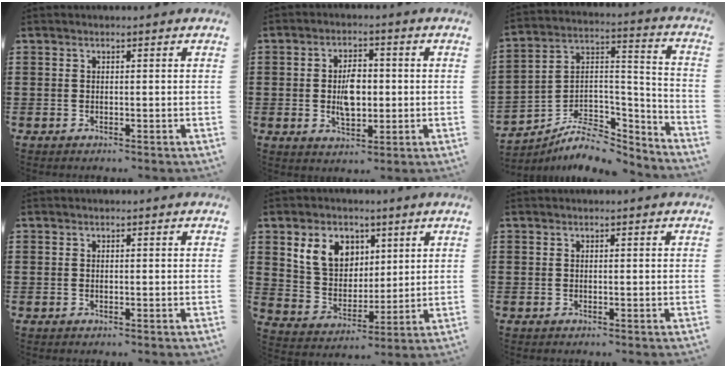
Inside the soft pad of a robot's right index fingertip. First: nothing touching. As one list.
[{"total": 5.7, "force": [-0.1, 3.3, 4.6], "torque": [-0.089, 0.007, -0.007]}, {"total": 8.6, "force": [-6.7, 4.2, 3.4], "torque": [-0.062, 0.018, -0.125]}, {"total": 0.0}, {"total": 8.3, "force": [3.9, 6.3, 3.8], "torque": [-0.098, 0.020, 0.072]}, {"total": 0.0}]